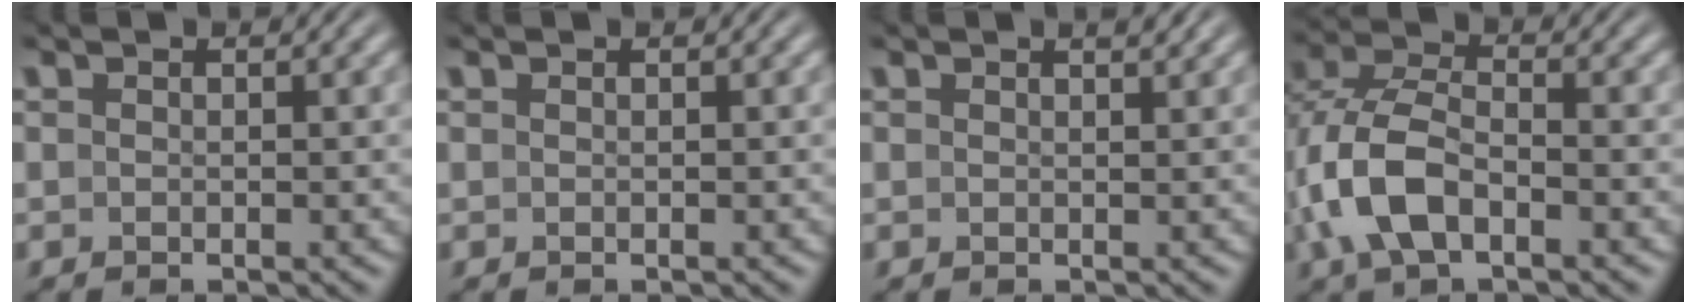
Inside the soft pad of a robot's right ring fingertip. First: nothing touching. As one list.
[{"total": 0.0}, {"total": 0.6, "force": [0.6, 0.0, 0.2], "torque": [-0.001, 0.001, 0.009]}, {"total": 6.4, "force": [-1.4, 4.3, 4.6], "torque": [-0.128, -0.021, -0.015]}]